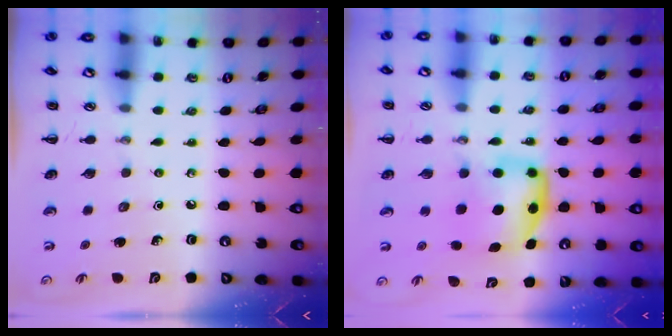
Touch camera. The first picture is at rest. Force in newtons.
{"total": 6.2, "press": 6.2, "slide": 0.8}